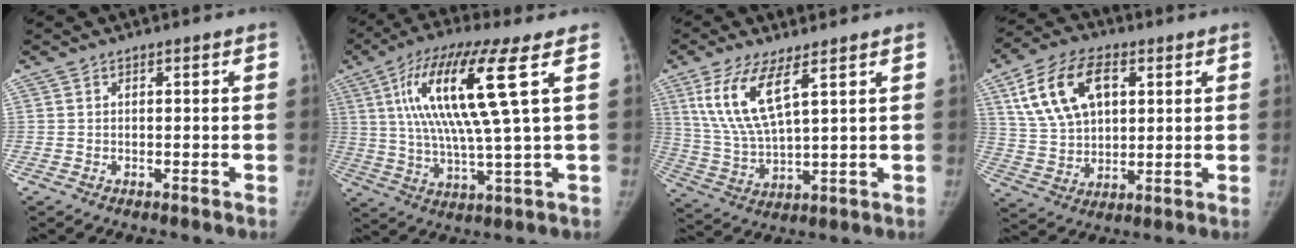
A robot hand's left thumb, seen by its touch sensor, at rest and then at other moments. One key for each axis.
{"total": 16.9, "fx": 5.1, "fy": 1.8, "fz": 16.0, "tx": -0.330, "ty": -0.007, "tz": 0.087}
{"total": 11.5, "fx": 5.5, "fy": 3.4, "fz": 9.6, "tx": -0.204, "ty": -0.027, "tz": 0.117}
{"total": 15.3, "fx": 5.8, "fy": 9.4, "fz": 10.6, "tx": -0.177, "ty": -0.006, "tz": 0.114}